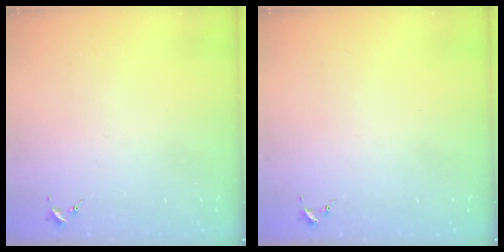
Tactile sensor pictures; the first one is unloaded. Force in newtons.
{"total": 0.0}